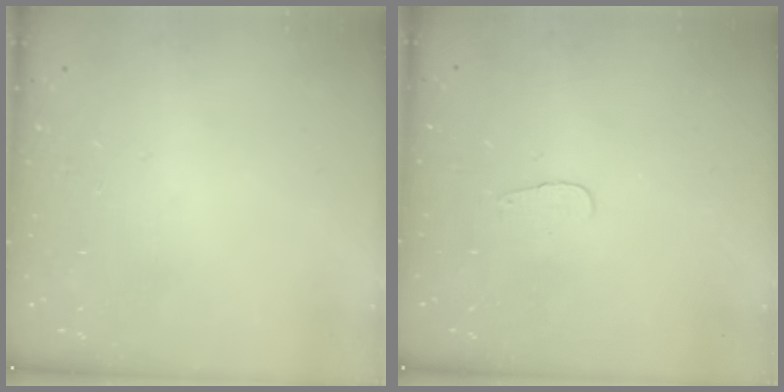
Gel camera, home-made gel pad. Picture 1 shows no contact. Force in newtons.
{"total": 3.2, "press": 3.2, "slide": 0.3}